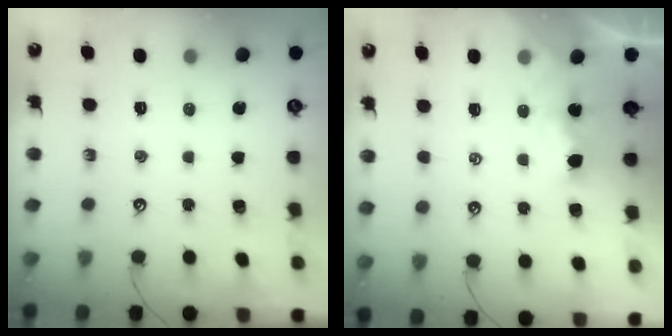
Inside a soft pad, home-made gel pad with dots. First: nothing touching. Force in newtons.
{"total": 2.8, "press": 2.8, "slide": 0.1}